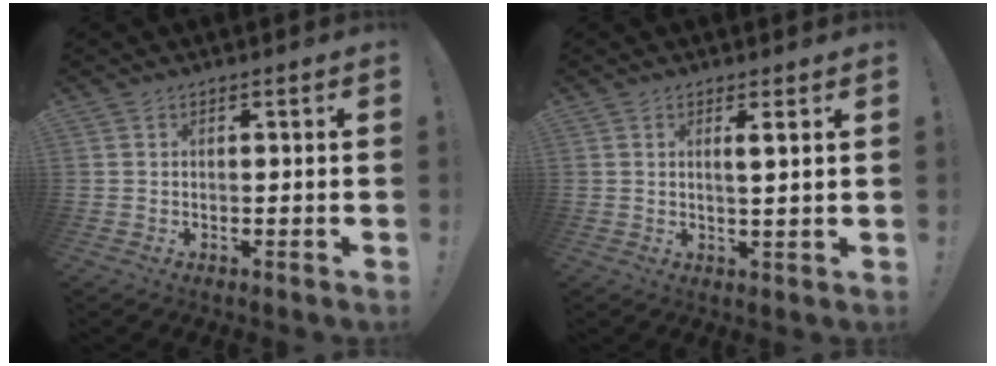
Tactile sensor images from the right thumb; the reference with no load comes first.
{"total": 3.5, "force": [1.4, -0.3, 3.2], "torque": [-0.050, -0.010, 0.018]}